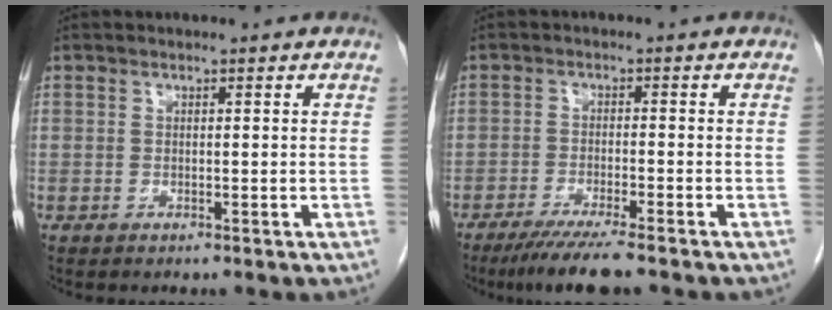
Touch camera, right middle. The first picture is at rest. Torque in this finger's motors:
{"motor_torque": [0.25, -0.16, 0.10, 0.04]}